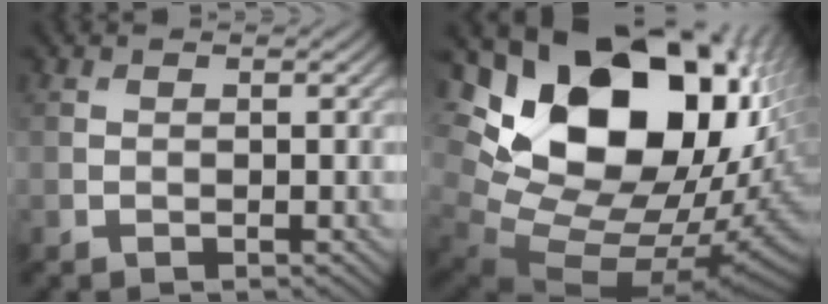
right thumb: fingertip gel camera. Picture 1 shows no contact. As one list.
[{"total": 22.4, "force": [6.3, 15.2, 15.2], "torque": [-0.298, 0.012, 0.144]}]